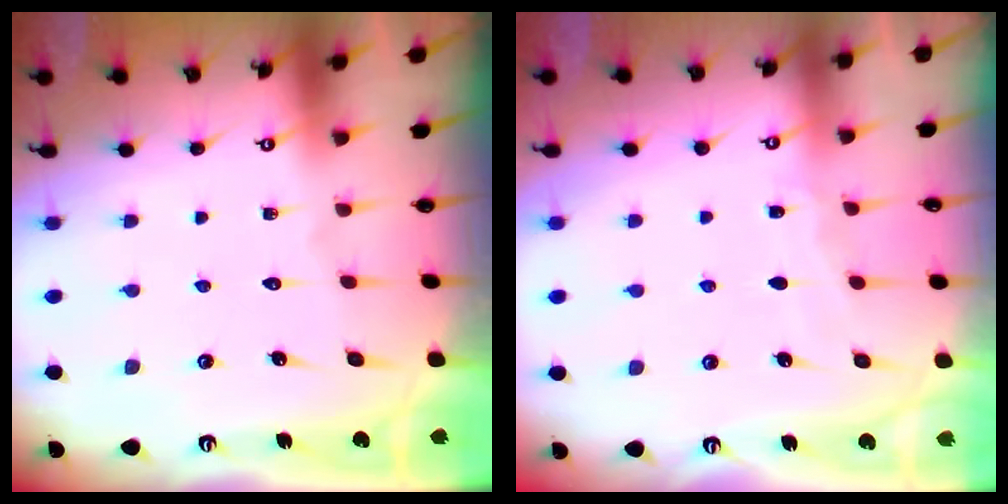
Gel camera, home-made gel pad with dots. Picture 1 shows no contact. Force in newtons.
{"total": 3.5, "press": 3.5, "slide": 0.5}